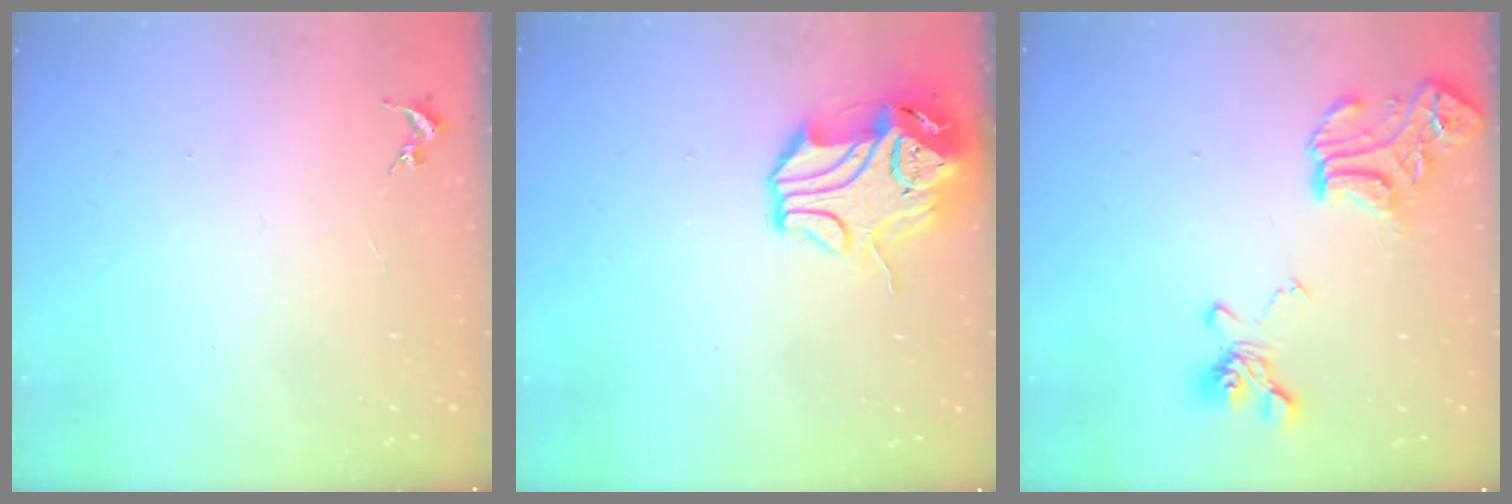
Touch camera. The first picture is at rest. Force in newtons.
{"total": 13.0, "press": 12.9, "slide": 1.8}
{"total": 17.9, "press": 17.8, "slide": 1.8}